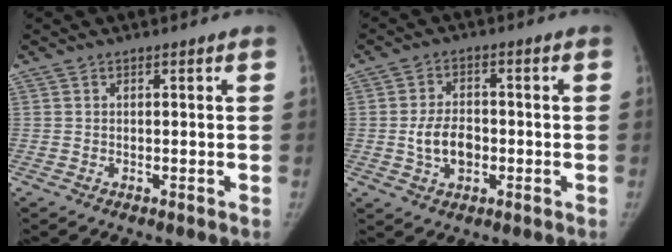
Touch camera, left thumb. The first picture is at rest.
{"total": 6.7, "force": [-1.3, 4.5, 4.8], "torque": [-0.074, 0.011, -0.023]}